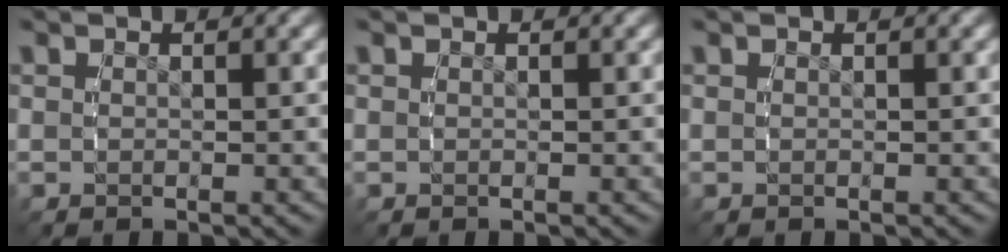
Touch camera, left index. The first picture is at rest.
{"total": 0.0}
{"total": 0.0}